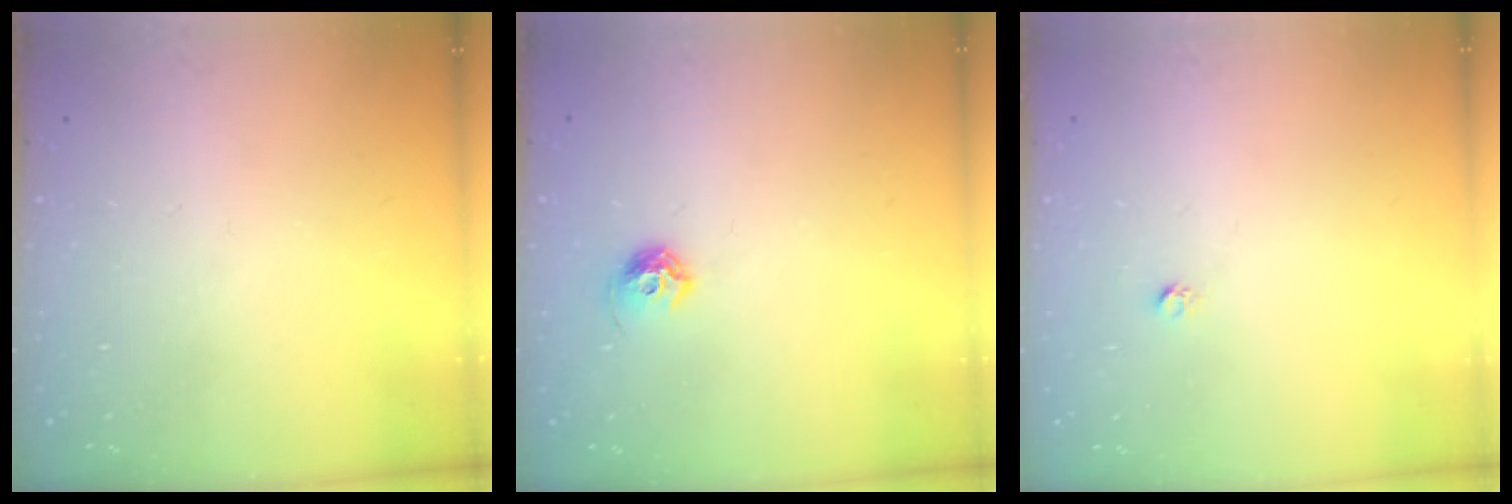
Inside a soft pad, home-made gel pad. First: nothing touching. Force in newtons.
{"total": 6.1, "press": 6.0, "slide": 1.1}
{"total": 1.6, "press": 1.5, "slide": 0.1}